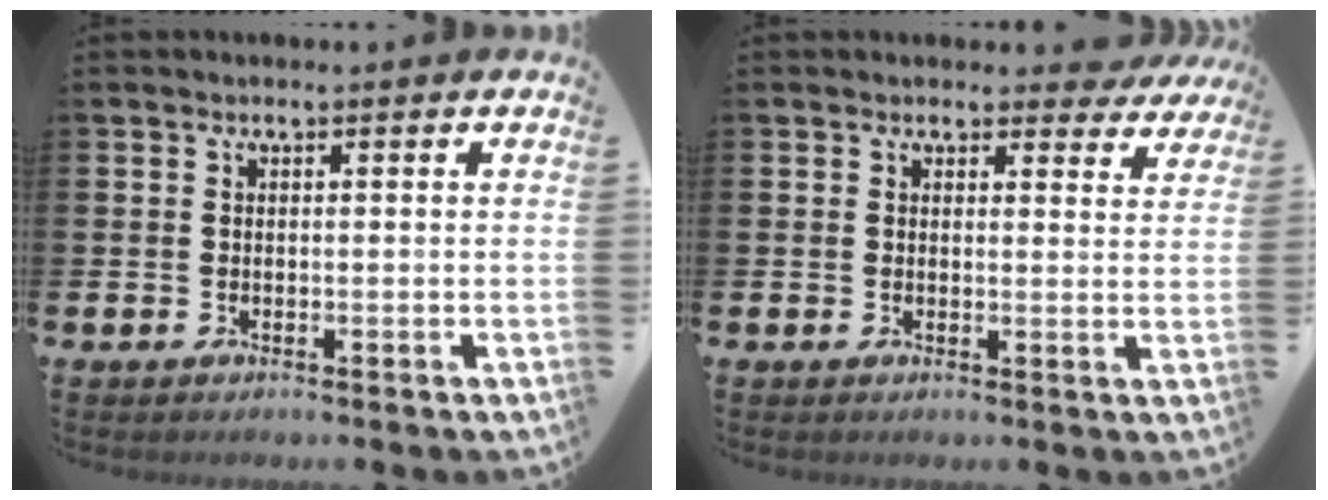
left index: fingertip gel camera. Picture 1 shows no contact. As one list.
[{"total": 2.3, "force": [2.1, 0.9, 0.3], "torque": [0.006, -0.008, 0.034]}]